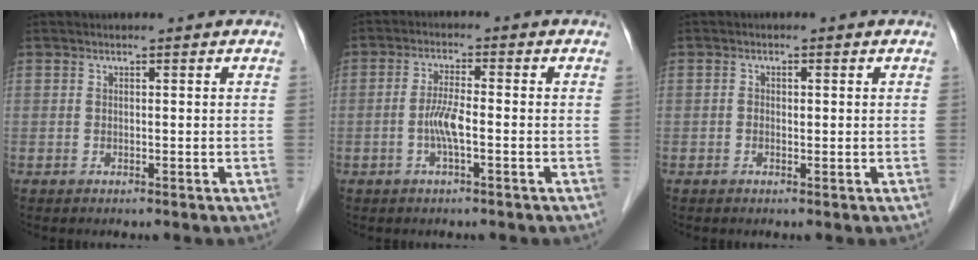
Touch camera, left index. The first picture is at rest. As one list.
[{"total": 3.8, "force": [-1.0, 0.4, 3.6], "torque": [-0.083, 0.001, -0.023]}, {"total": 0.9, "force": [0.1, 0.6, 0.6], "torque": [-0.018, 0.003, 0.001]}]